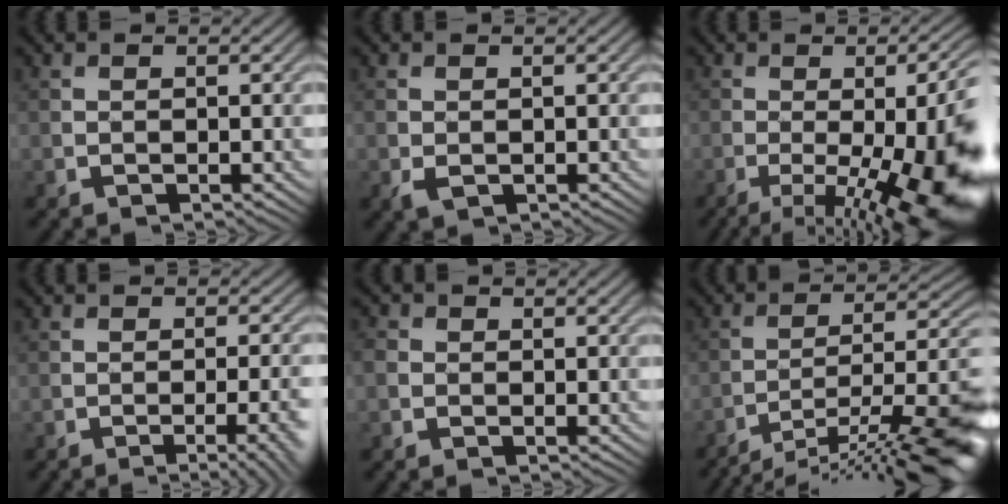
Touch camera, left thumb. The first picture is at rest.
{"total": 1.5, "force": [-0.5, 1.1, 0.9], "torque": [-0.026, -0.009, -0.009]}
{"total": 16.6, "force": [-5.1, 5.0, 15.0], "torque": [-0.186, -0.030, -0.067]}
{"total": 5.9, "force": [-2.9, 1.3, 4.9], "torque": [-0.053, 0.002, -0.034]}
{"total": 2.6, "force": [0.1, 2.5, 0.8], "torque": [-0.020, 0.003, -0.010]}
{"total": 14.2, "force": [-9.3, 3.2, 10.3], "torque": [-0.152, 0.003, -0.150]}